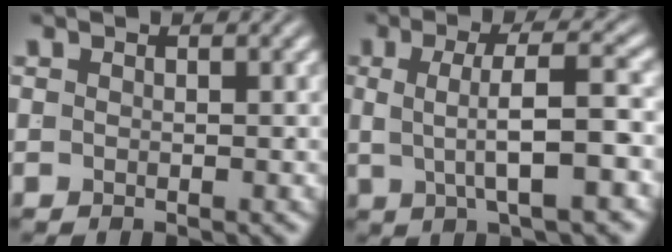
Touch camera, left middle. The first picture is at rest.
{"total": 4.5, "force": [-0.1, 0.8, 4.5], "torque": [-0.064, 0.002, 0.005]}